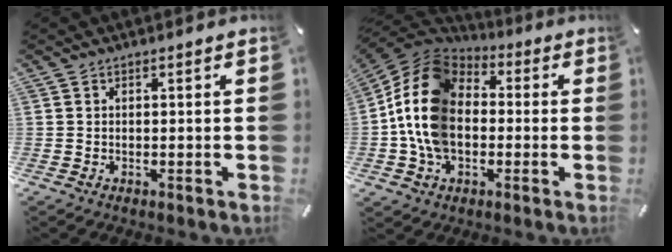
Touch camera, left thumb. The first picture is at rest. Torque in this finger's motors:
{"motor_torque": [2.12, 2.89, 1.91, 0.03, 0.73]}